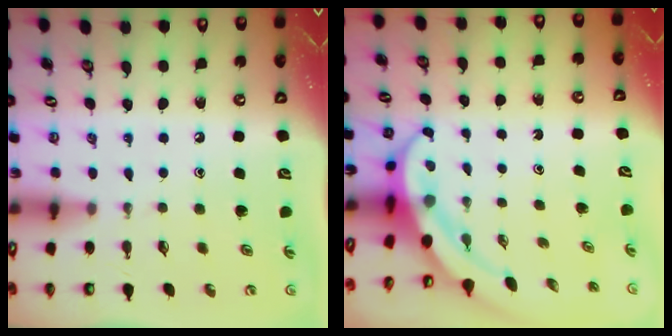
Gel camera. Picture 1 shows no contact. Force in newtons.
{"total": 4.5, "press": 4.5, "slide": 0.4}